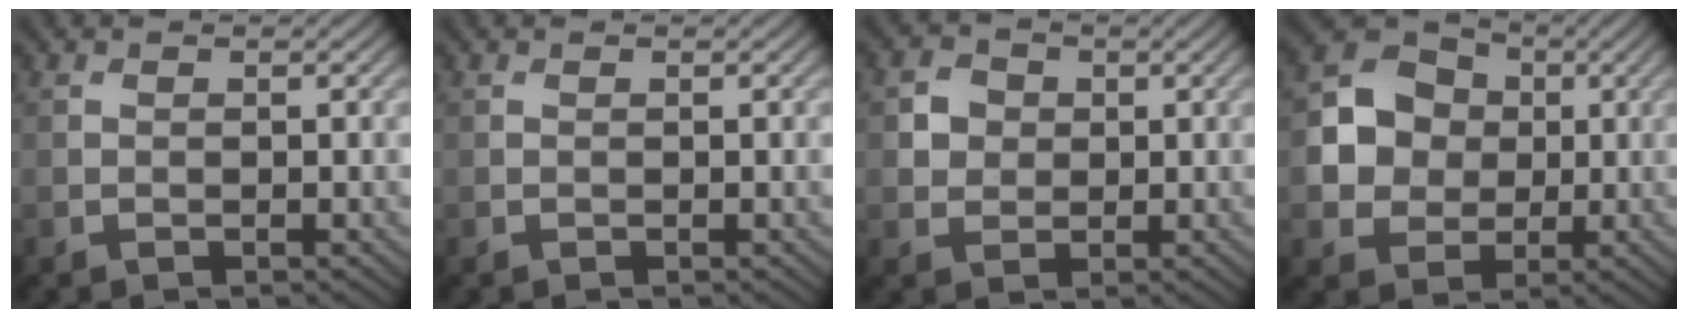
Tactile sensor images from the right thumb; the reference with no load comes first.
{"total": 0.0}
{"total": 3.1, "force": [0.4, 2.8, 1.3], "torque": [-0.027, 0.001, 0.003]}
{"total": 8.3, "force": [0.5, 7.3, 3.8], "torque": [-0.088, 0.008, -0.001]}